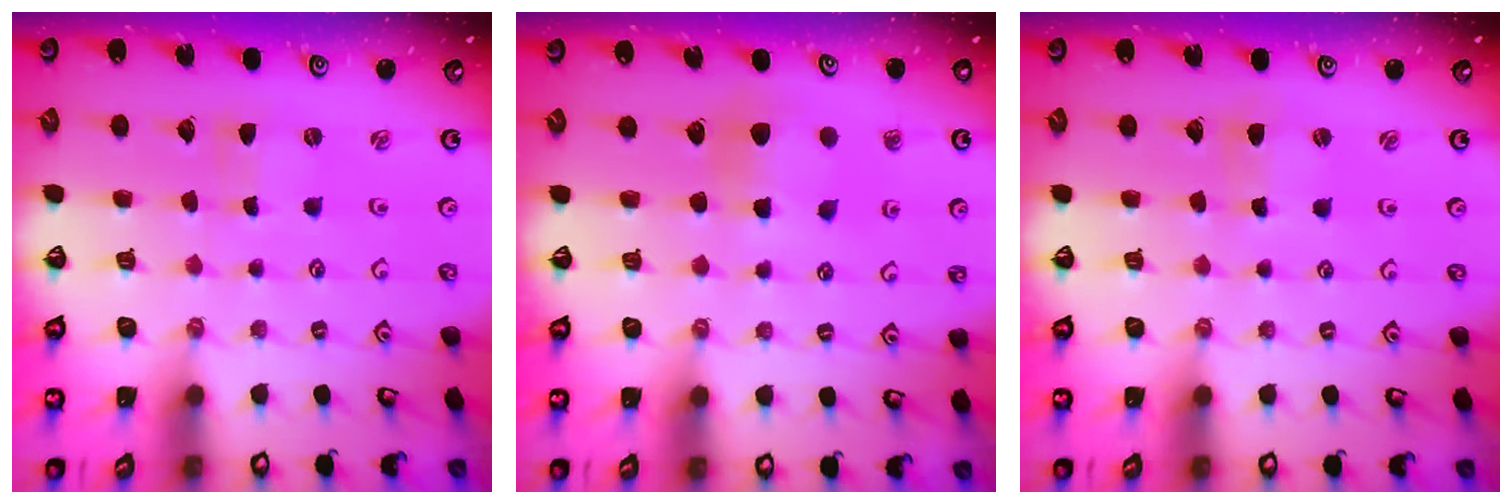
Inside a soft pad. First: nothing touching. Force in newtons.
{"total": 6.9, "press": 6.9, "slide": 0.3}
{"total": 1.8, "press": 1.8, "slide": 0.2}